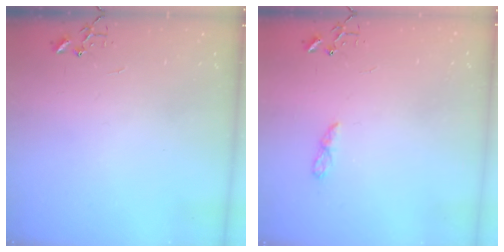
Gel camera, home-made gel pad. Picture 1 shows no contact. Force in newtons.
{"total": 5.4, "press": 5.4, "slide": 0.6}